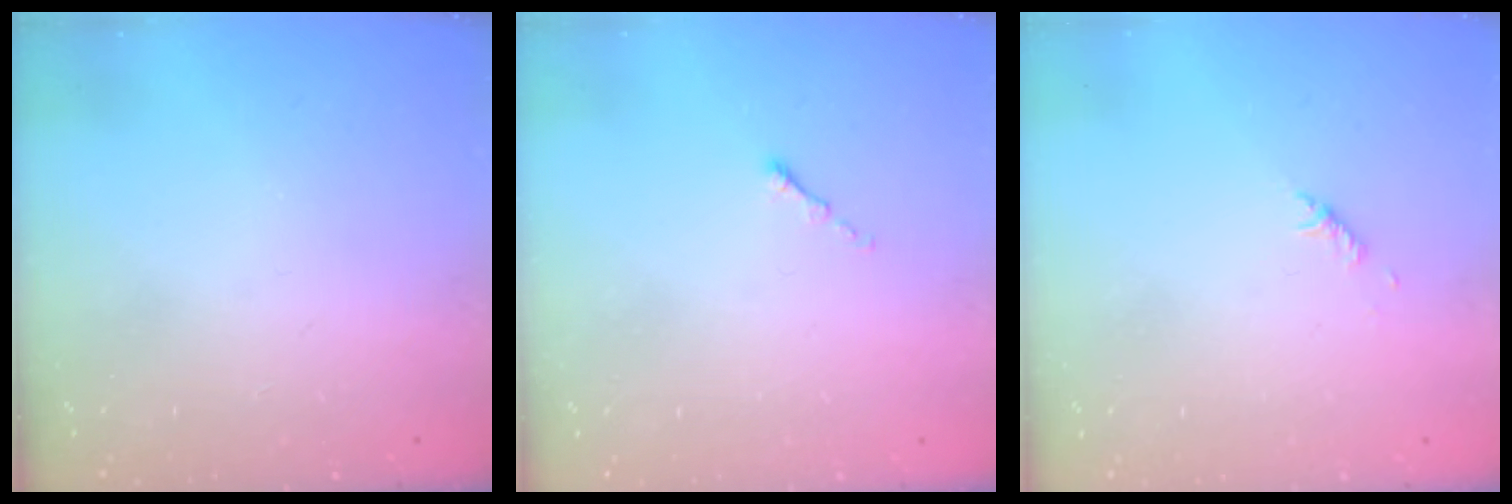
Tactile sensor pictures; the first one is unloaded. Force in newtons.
{"total": 0.0}
{"total": 2.8, "press": 2.7, "slide": 0.6}